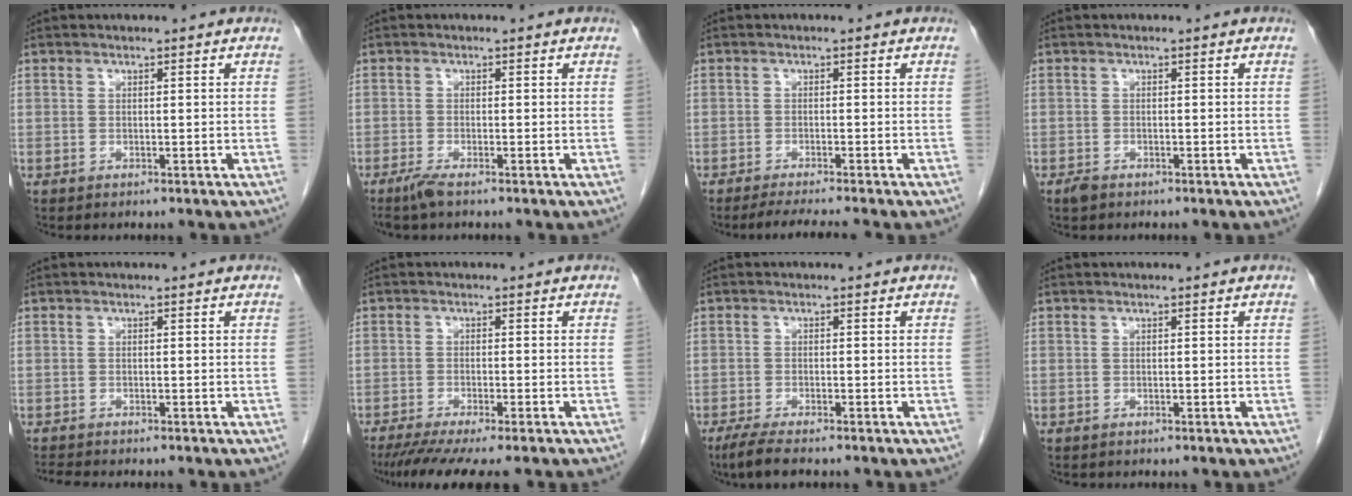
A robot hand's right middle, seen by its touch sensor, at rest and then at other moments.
{"total": 1.9, "force": [-1.4, 0.0, 1.2], "torque": [-0.033, -0.006, -0.032]}
{"total": 4.8, "force": [-4.3, -0.6, 2.2], "torque": [-0.031, -0.016, -0.069]}
{"total": 1.2, "force": [-0.9, 0.6, 0.6], "torque": [-0.015, 0.000, -0.015]}
{"total": 1.9, "force": [-1.8, 0.0, 0.6], "torque": [-0.014, -0.007, -0.027]}
{"total": 9.6, "force": [-7.9, 0.4, 5.4], "torque": [-0.071, -0.021, -0.122]}
{"total": 4.2, "force": [-3.2, 0.6, 2.6], "torque": [-0.051, -0.011, -0.054]}
{"total": 0.0}